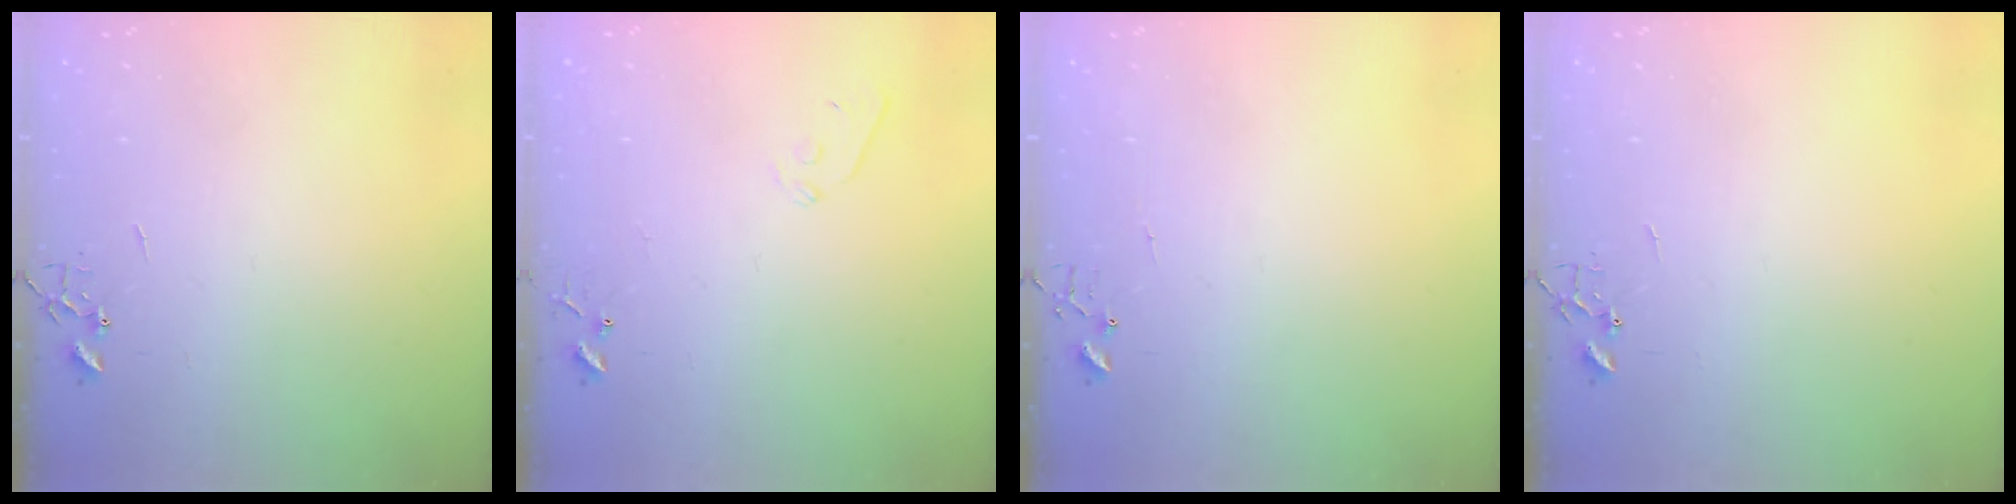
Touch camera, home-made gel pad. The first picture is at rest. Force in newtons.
{"total": 5.2, "press": 5.2, "slide": 0.5}
{"total": 5.0, "press": 5.0, "slide": 0.4}
{"total": 0.0}